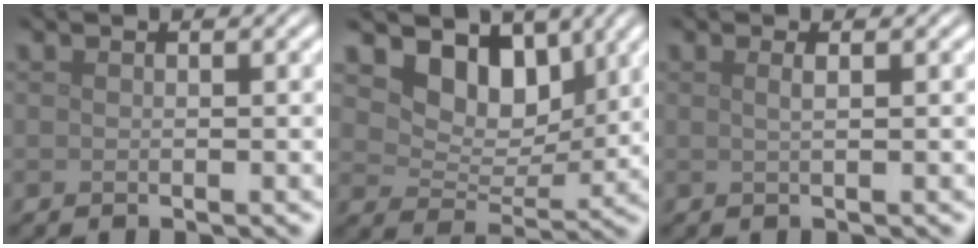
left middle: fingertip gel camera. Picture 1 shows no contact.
{"total": 6.5, "force": [3.9, 4.0, 3.4], "torque": [-0.060, -0.011, 0.061]}
{"total": 1.2, "force": [0.4, 0.5, 1.1], "torque": [-0.013, 0.004, 0.001]}